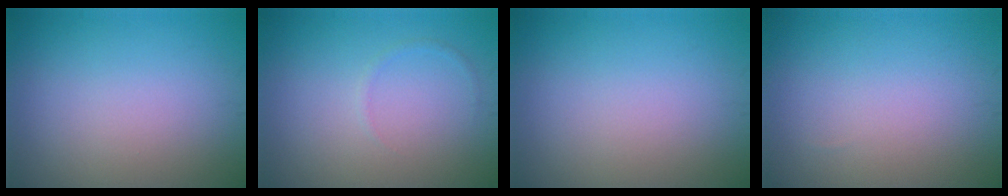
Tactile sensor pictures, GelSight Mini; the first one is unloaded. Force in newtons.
{"total": 0.5, "press": 0.5, "slide": 0.0}
{"total": 0.0}
{"total": 0.0}